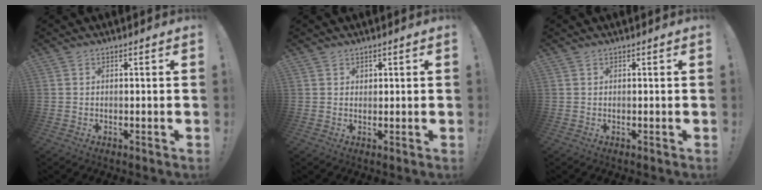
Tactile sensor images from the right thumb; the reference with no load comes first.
{"total": 1.1, "force": [0.8, 0.7, 0.1], "torque": [0.013, -0.008, 0.013]}
{"total": 0.0}